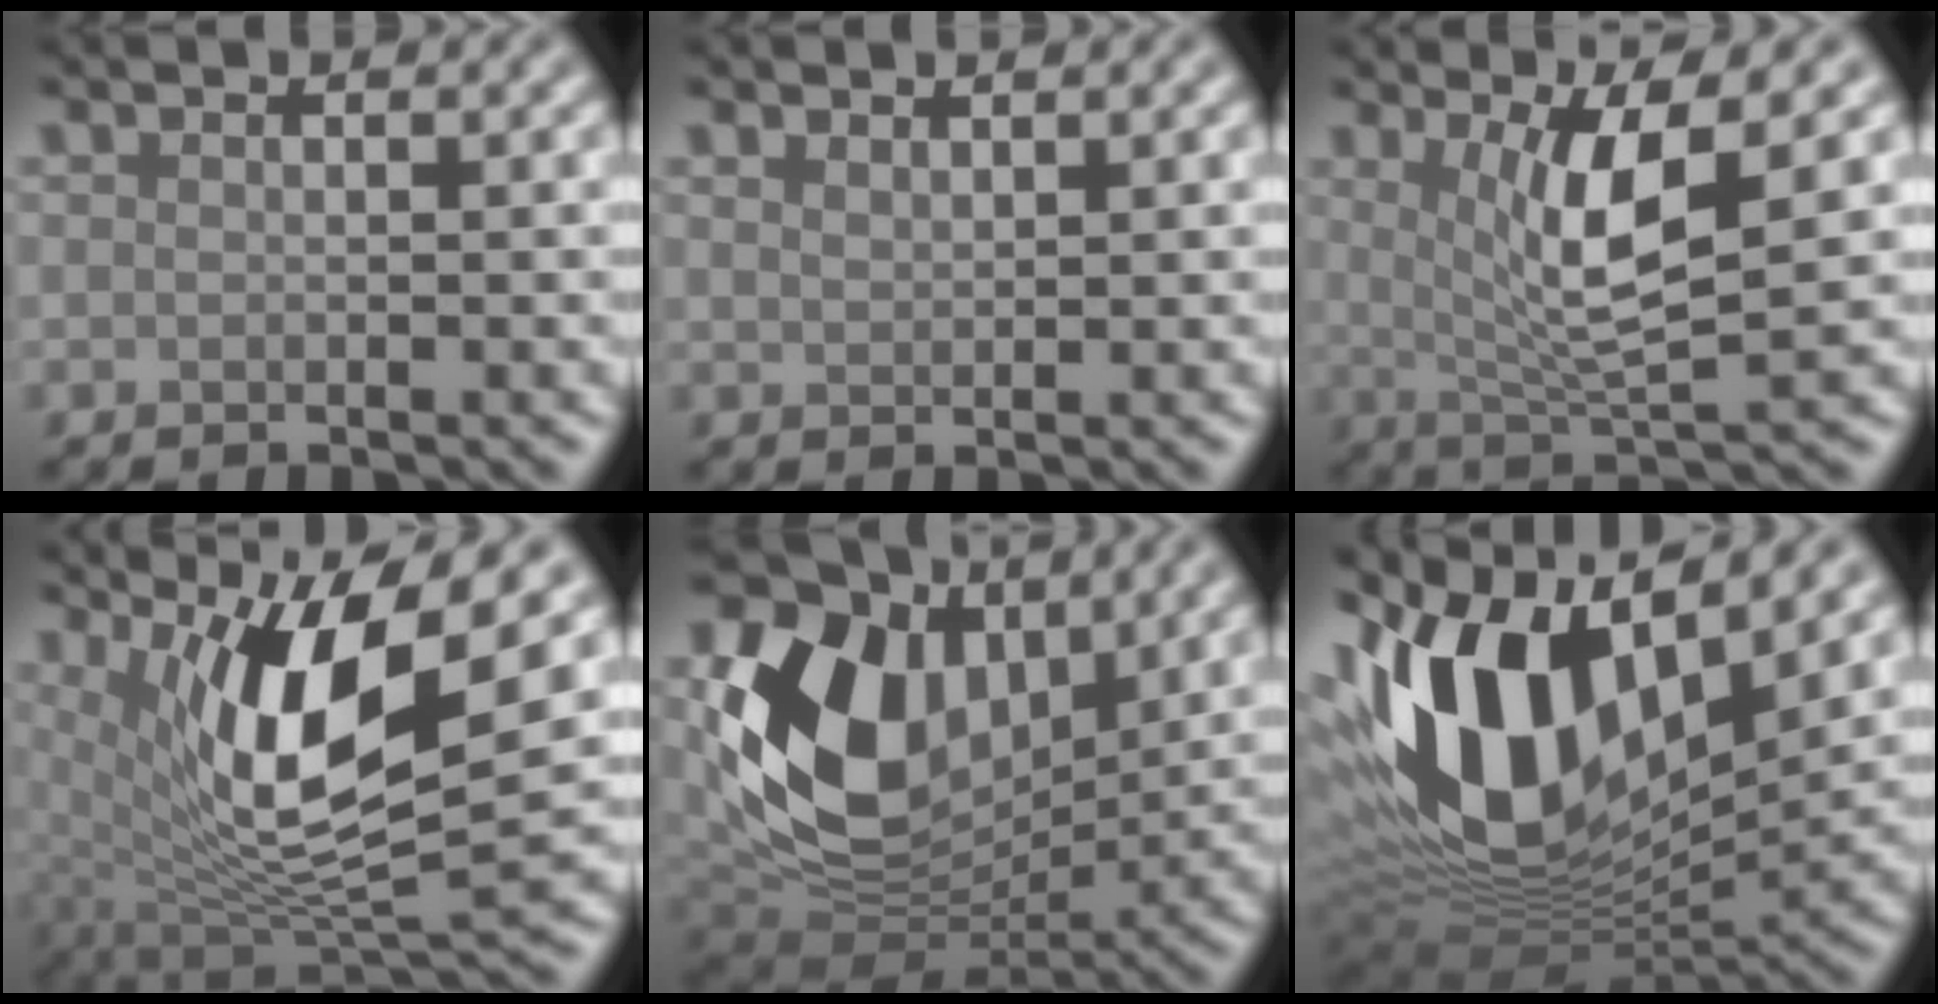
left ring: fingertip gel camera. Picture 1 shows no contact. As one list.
[{"total": 1.0, "force": [1.0, 0.2, 0.2], "torque": [-0.007, -0.001, 0.020]}, {"total": 5.8, "force": [1.6, 1.2, 5.4], "torque": [-0.100, -0.011, 0.035]}, {"total": 10.6, "force": [3.4, 3.2, 9.5], "torque": [-0.166, -0.014, 0.068]}, {"total": 11.7, "force": [3.0, 8.1, 7.9], "torque": [-0.167, -0.003, 0.057]}, {"total": 15.2, "force": [3.7, 8.0, 12.3], "torque": [-0.243, 0.004, 0.064]}]